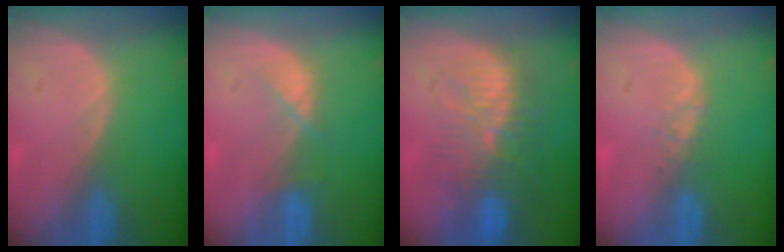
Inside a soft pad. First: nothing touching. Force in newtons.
{"total": 2.4, "press": 2.3, "slide": 0.5}
{"total": 10.4, "press": 9.6, "slide": 3.8}
{"total": 1.4, "press": 1.4, "slide": 0.2}